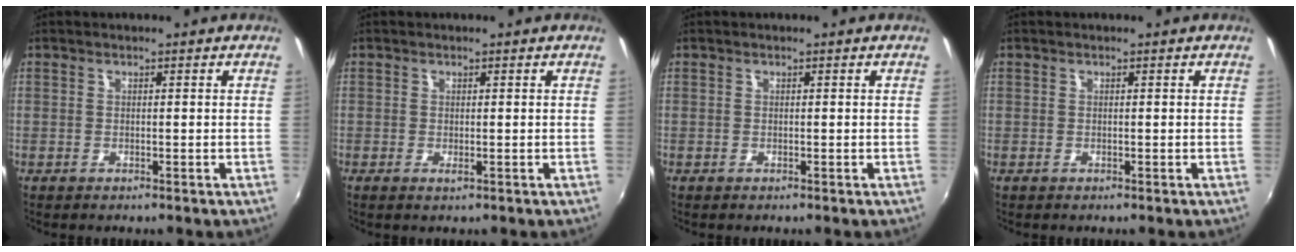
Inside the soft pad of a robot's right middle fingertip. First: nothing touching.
{"total": 0.7, "force": [-0.1, 0.2, 0.6], "torque": [-0.012, -0.002, -0.003]}
{"total": 0.0}
{"total": 0.0}